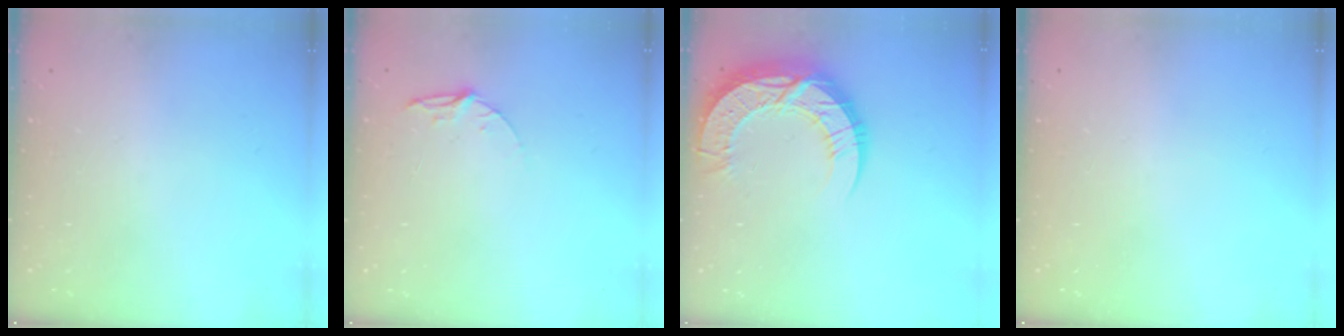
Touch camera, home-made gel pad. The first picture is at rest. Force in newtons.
{"total": 5.3, "press": 5.3, "slide": 0.5}
{"total": 16.5, "press": 16.5, "slide": 1.2}
{"total": 0.0}